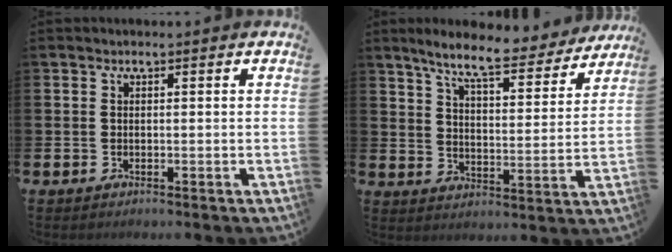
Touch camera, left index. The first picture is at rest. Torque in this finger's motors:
{"motor_torque": [1.11, -1.03, 0.51, 0.21]}